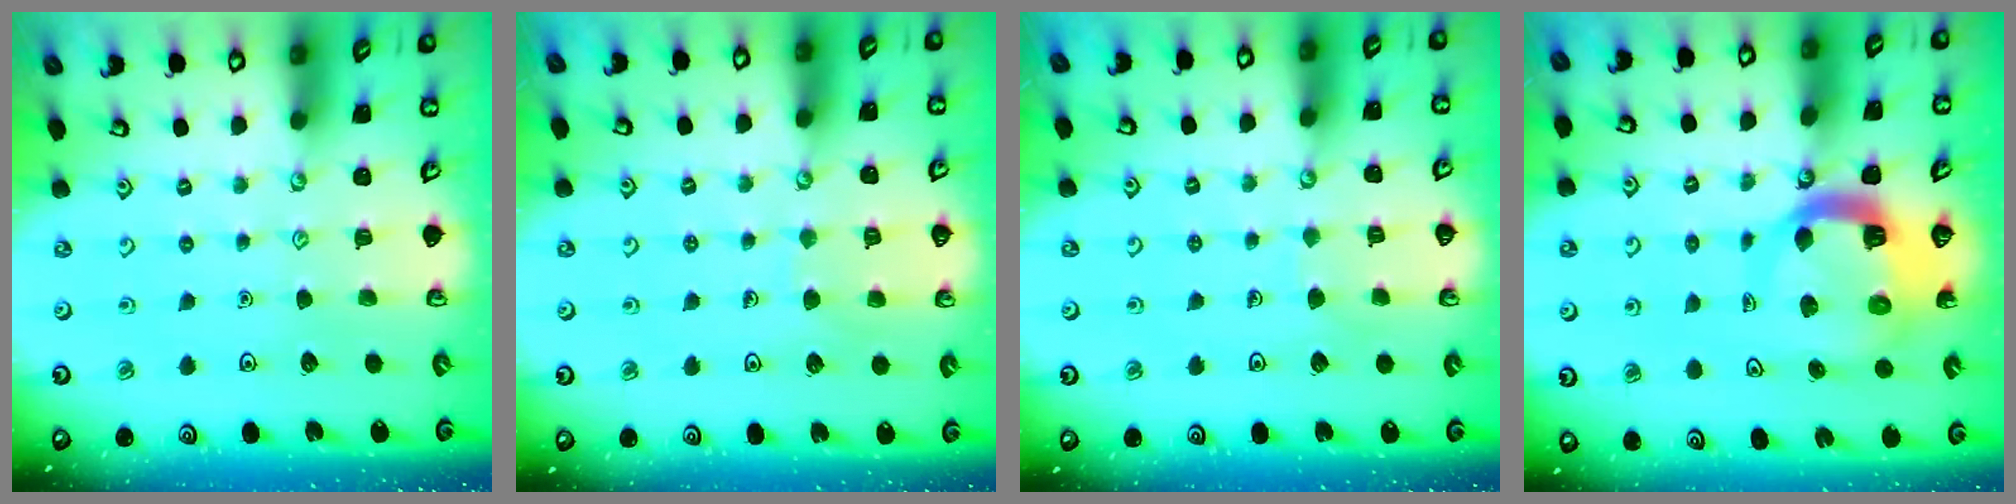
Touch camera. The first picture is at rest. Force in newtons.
{"total": 4.9, "press": 4.9, "slide": 0.3}
{"total": 4.1, "press": 4.1, "slide": 0.2}
{"total": 9.6, "press": 9.6, "slide": 1.3}